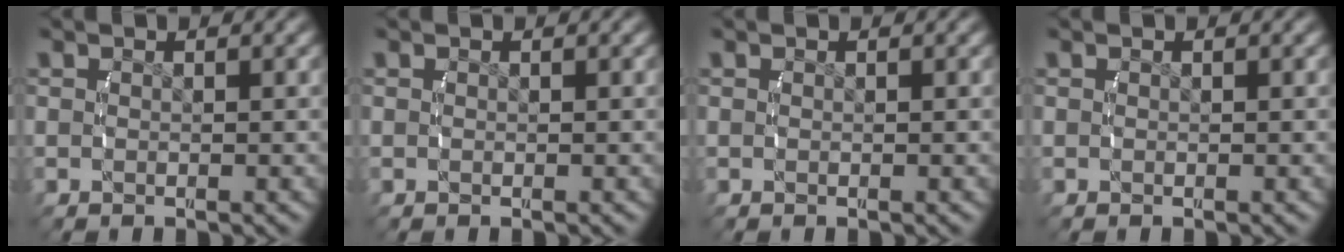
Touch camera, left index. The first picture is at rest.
{"total": 0.0}
{"total": 0.0}
{"total": 0.0}